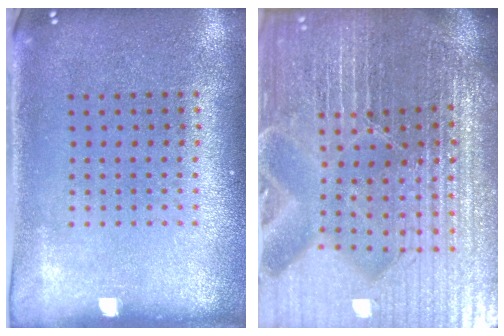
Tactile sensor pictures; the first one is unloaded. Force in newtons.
{"total": 6.6, "press": 5.9, "slide": 2.9}